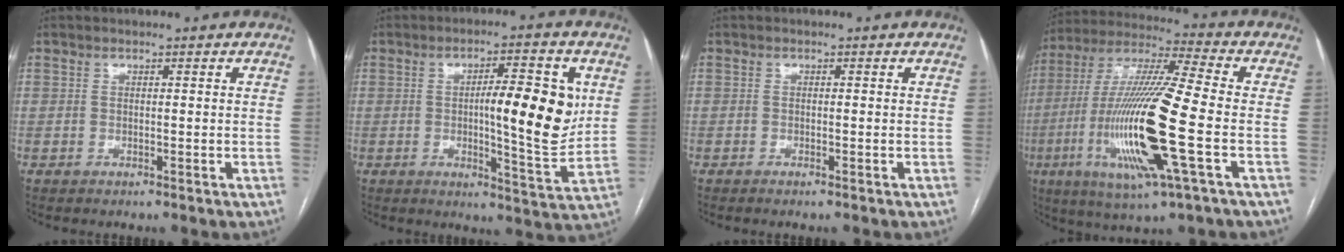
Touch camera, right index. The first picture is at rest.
{"total": 12.2, "force": [1.6, 2.2, 11.9], "torque": [-0.165, 0.002, 0.024]}
{"total": 0.5, "force": [-0.2, 0.1, 0.5], "torque": [-0.009, 0.000, -0.002]}
{"total": 20.4, "force": [-4.9, 1.1, 19.8], "torque": [-0.420, -0.022, -0.094]}